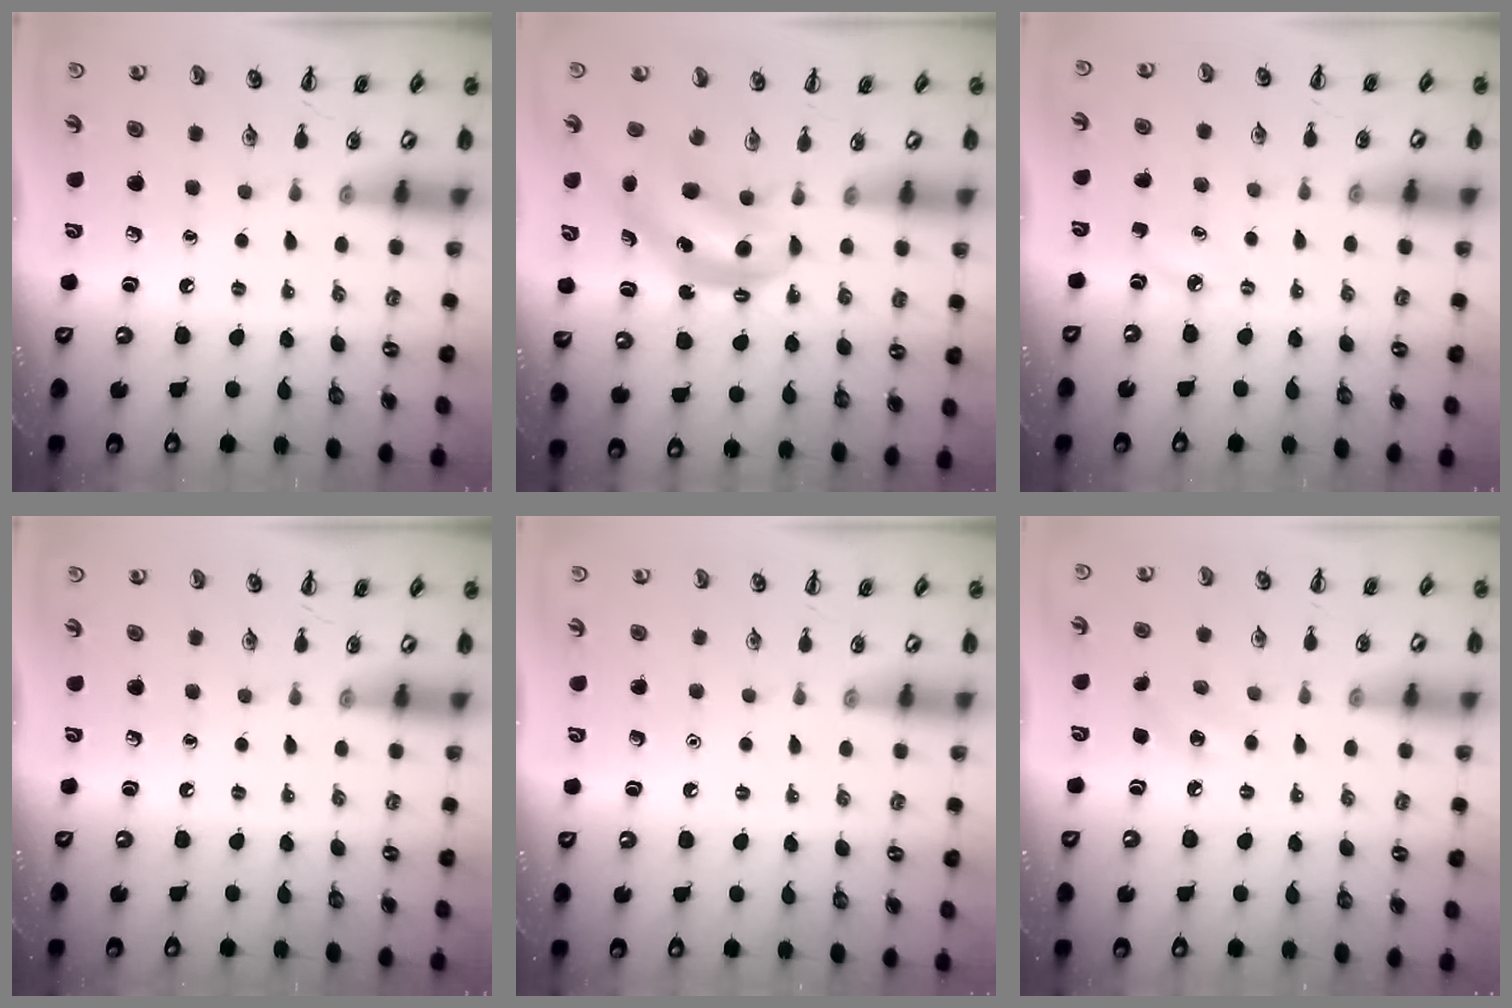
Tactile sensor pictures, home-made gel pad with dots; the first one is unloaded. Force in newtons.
{"total": 6.2, "press": 6.2, "slide": 0.4}
{"total": 2.8, "press": 2.7, "slide": 0.7}
{"total": 0.0}
{"total": 1.6, "press": 1.5, "slide": 0.1}
{"total": 7.2, "press": 6.9, "slide": 2.0}